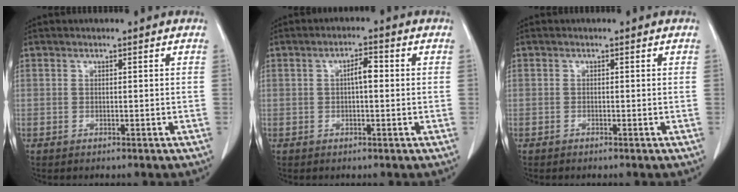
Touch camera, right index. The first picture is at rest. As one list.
[{"total": 2.9, "force": [0.2, 0.9, 2.8], "torque": [-0.045, 0.008, 0.001]}, {"total": 0.0}]